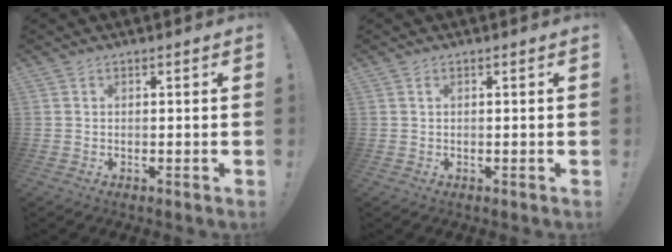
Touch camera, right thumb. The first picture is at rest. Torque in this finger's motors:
{"motor_torque": [-0.13, -0.03, 0.18, 0.00, 0.00]}